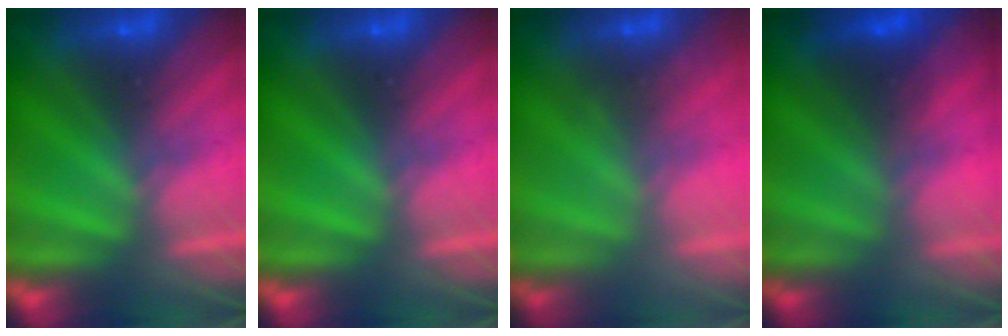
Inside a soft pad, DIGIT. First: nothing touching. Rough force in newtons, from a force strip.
{"total": 0.0}
{"total": 2.3}
{"total": 3.5}